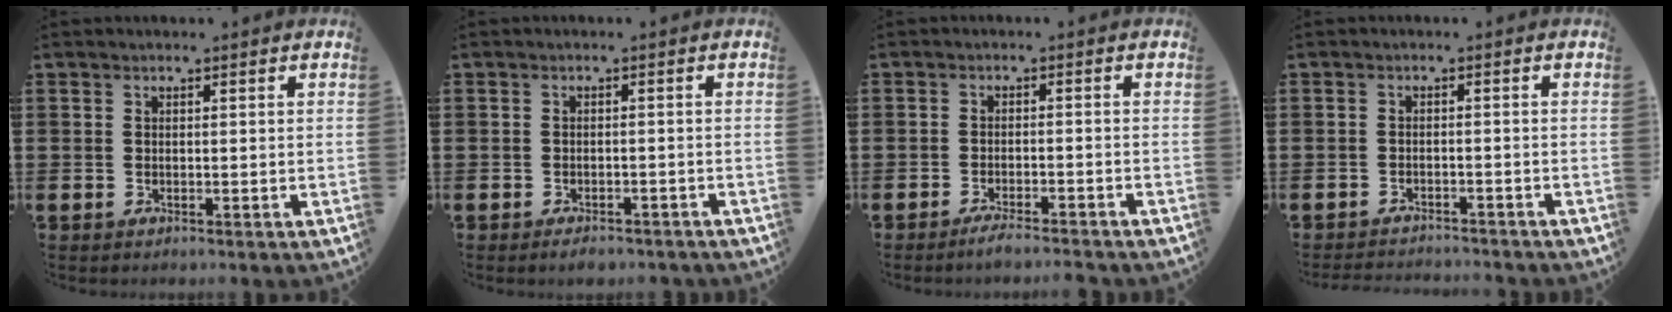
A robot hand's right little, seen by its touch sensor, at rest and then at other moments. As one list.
[{"total": 1.5, "force": [-1.3, 0.3, 0.5], "torque": [-0.012, -0.001, -0.027]}, {"total": 2.2, "force": [-1.9, 0.0, 1.0], "torque": [-0.016, 0.004, -0.037]}, {"total": 1.8, "force": [-1.8, 0.0, -0.1], "torque": [-0.004, 0.002, -0.038]}]